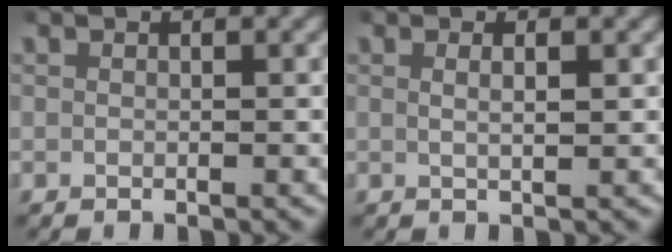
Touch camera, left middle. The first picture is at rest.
{"total": 1.2, "force": [0.4, 0.0, 1.1], "torque": [-0.023, -0.006, 0.011]}